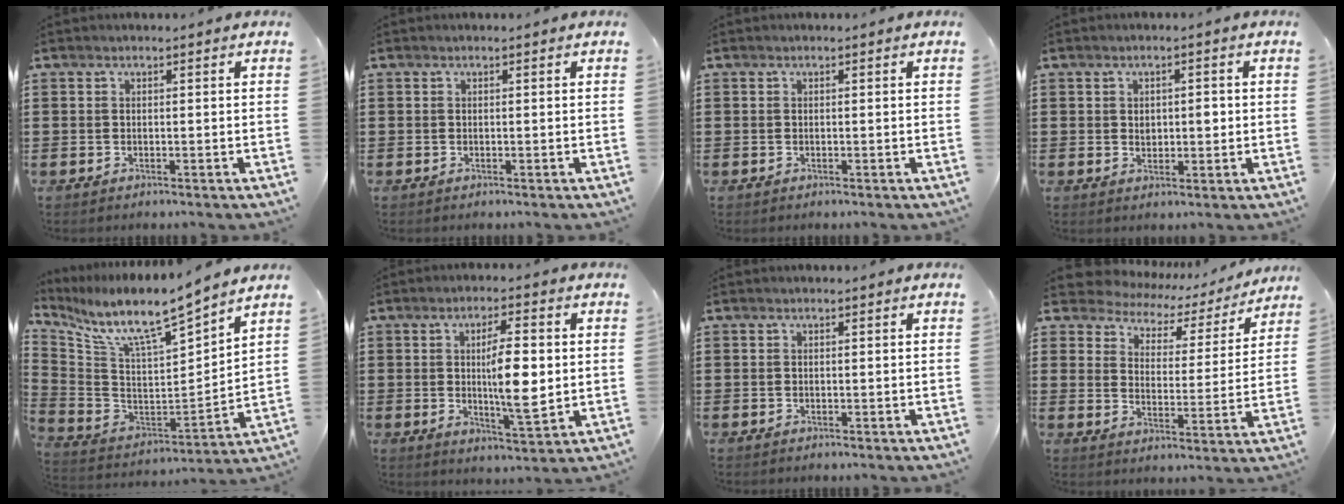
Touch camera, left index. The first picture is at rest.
{"total": 0.0}
{"total": 0.0}
{"total": 2.5, "force": [0.4, 1.4, 2.0], "torque": [-0.033, 0.004, 0.005]}
{"total": 9.1, "force": [7.7, 0.8, 4.9], "torque": [-0.128, -0.066, 0.125]}
{"total": 9.2, "force": [0.8, 2.6, 8.8], "torque": [-0.136, -0.004, 0.009]}
{"total": 0.0}
{"total": 4.6, "force": [4.3, 1.5, 0.5], "torque": [-0.040, -0.031, 0.068]}